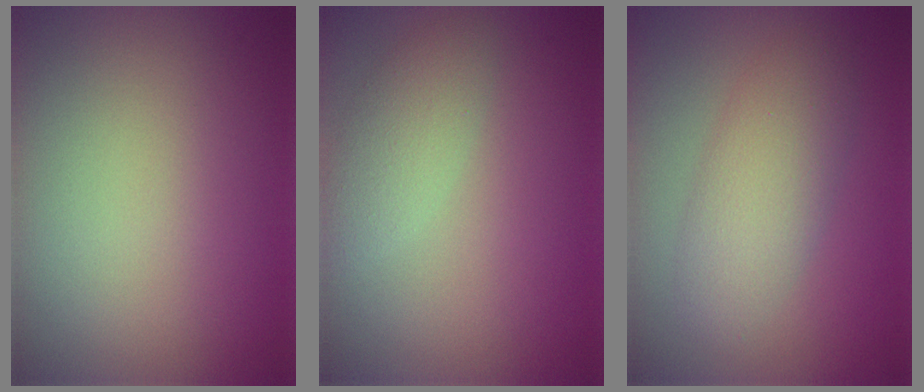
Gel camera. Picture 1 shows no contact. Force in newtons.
{"total": 2.5, "press": 2.5, "slide": 0.0}
{"total": 4.0, "press": 4.0, "slide": 0.1}